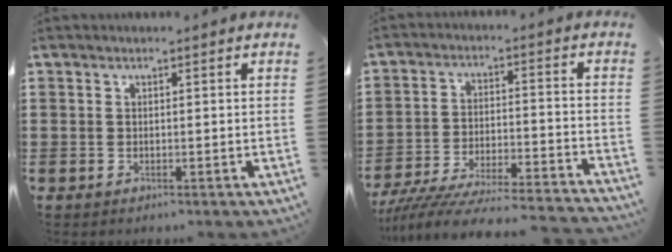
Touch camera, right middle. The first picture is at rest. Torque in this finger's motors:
{"motor_torque": [0.27, -0.04, 0.41, 0.21]}